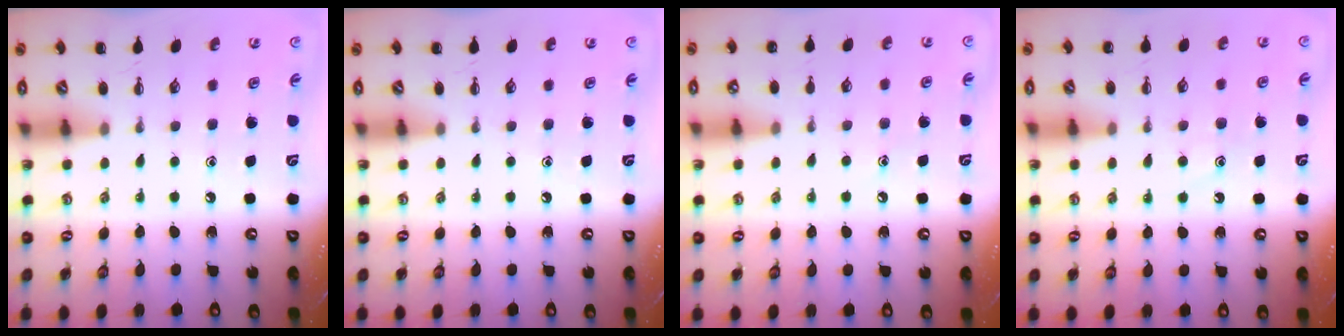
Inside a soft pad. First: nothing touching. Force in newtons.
{"total": 0.0}
{"total": 4.9, "press": 4.7, "slide": 1.4}
{"total": 7.7, "press": 7.6, "slide": 1.1}